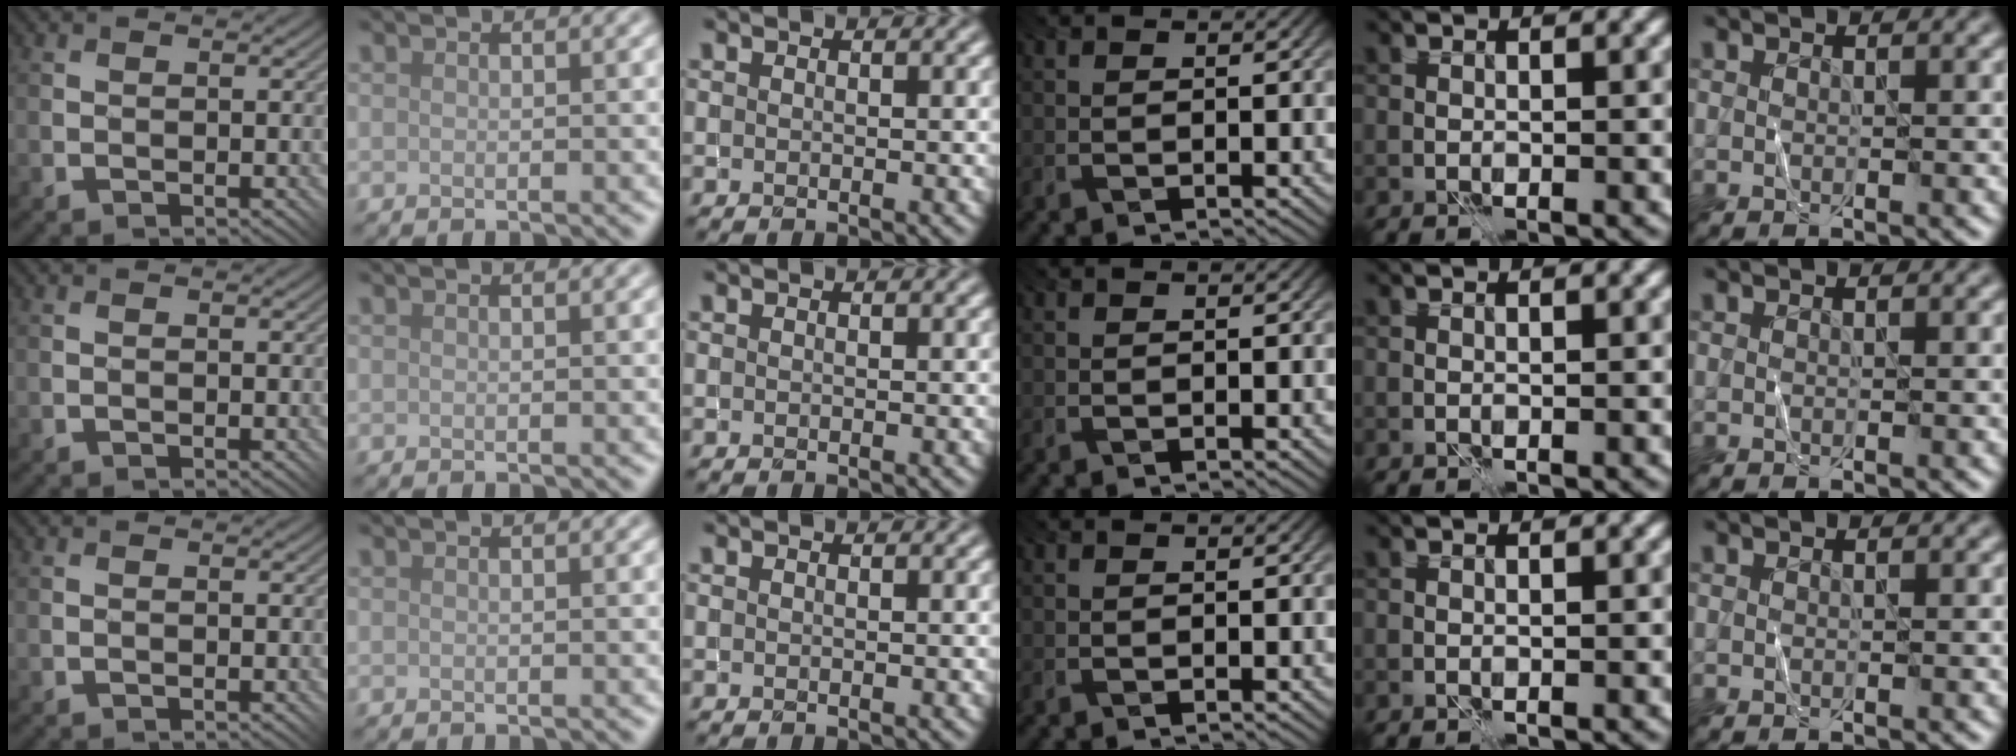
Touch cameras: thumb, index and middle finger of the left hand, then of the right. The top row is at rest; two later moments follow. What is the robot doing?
{"motion": "fold", "object": "shorts"}